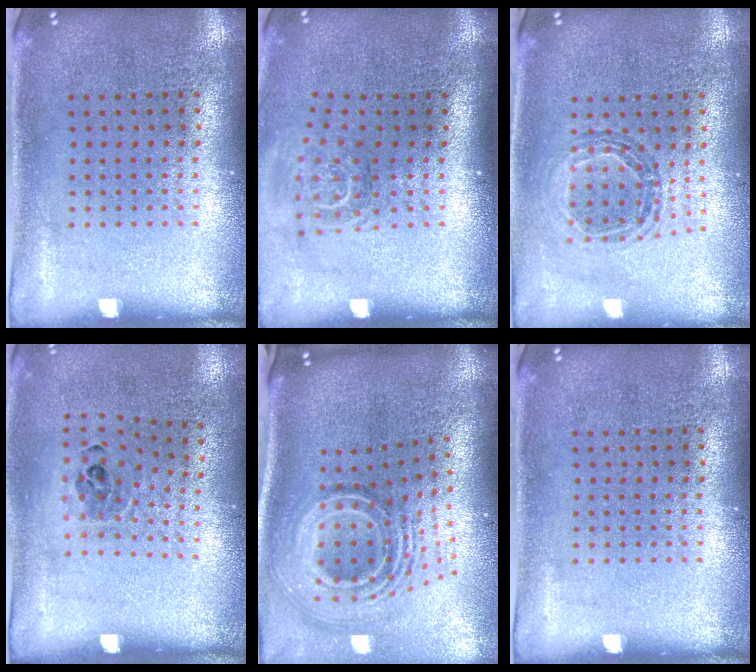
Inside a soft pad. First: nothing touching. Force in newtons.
{"total": 1.7, "press": 1.2, "slide": 1.2}
{"total": 0.5, "press": 0.5, "slide": 0.0}
{"total": 0.9, "press": 0.8, "slide": 0.6}
{"total": 2.9, "press": 1.8, "slide": 2.2}
{"total": 0.0}